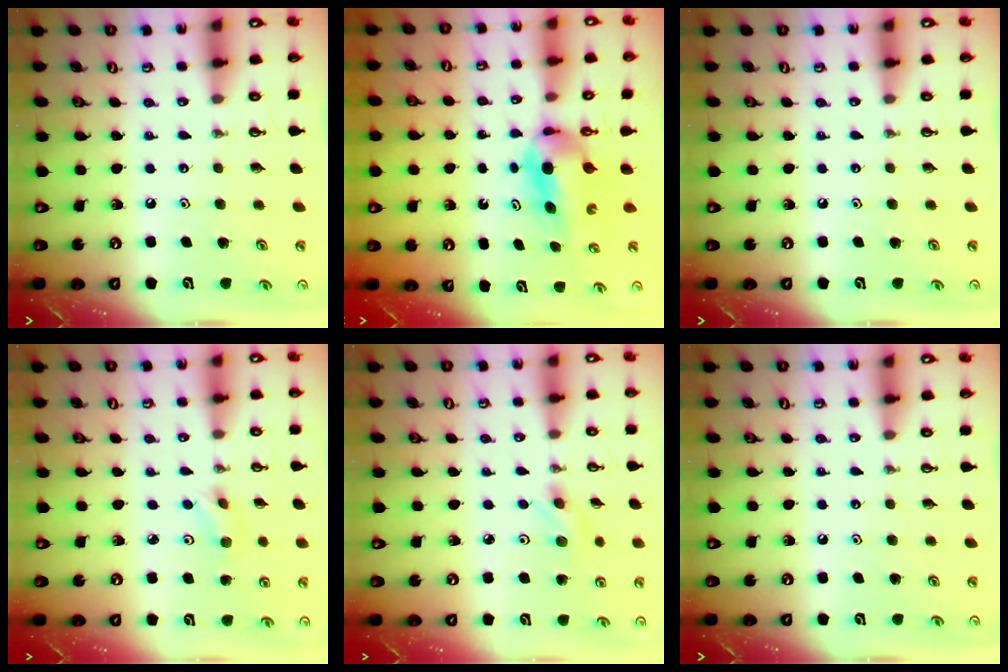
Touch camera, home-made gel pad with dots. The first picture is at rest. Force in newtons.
{"total": 5.8, "press": 5.2, "slide": 2.6}
{"total": 0.0}
{"total": 3.5, "press": 3.4, "slide": 0.8}
{"total": 2.8, "press": 2.4, "slide": 1.4}
{"total": 0.0}